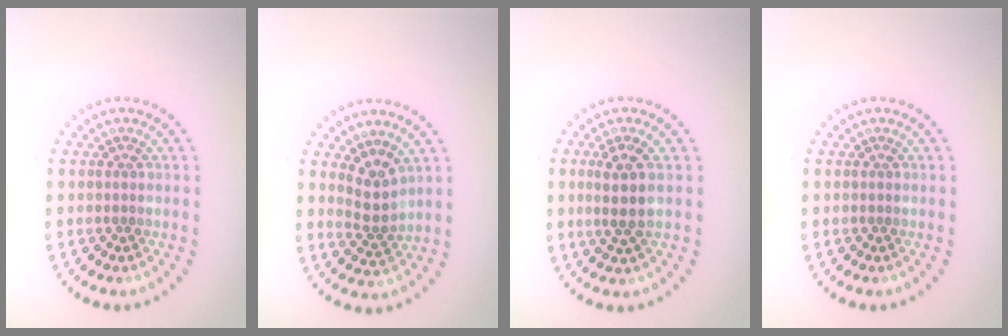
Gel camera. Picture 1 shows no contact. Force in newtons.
{"total": 2.5, "press": 2.0, "slide": 1.5}
{"total": 2.6, "press": 2.2, "slide": 1.4}
{"total": 0.0}